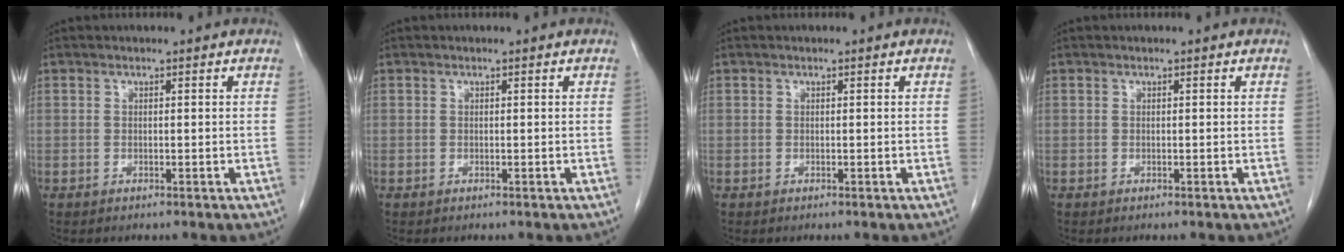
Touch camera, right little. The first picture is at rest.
{"total": 0.0}
{"total": 0.0}
{"total": 0.0}